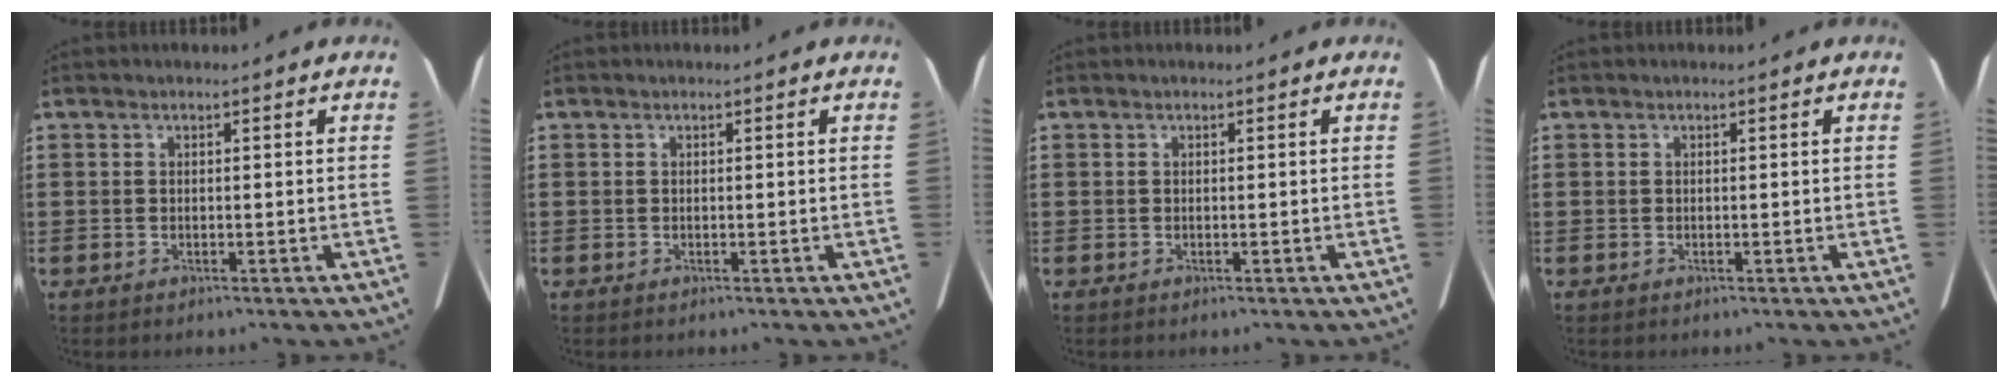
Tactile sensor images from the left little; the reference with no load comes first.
{"total": 0.0}
{"total": 0.0}
{"total": 0.0}